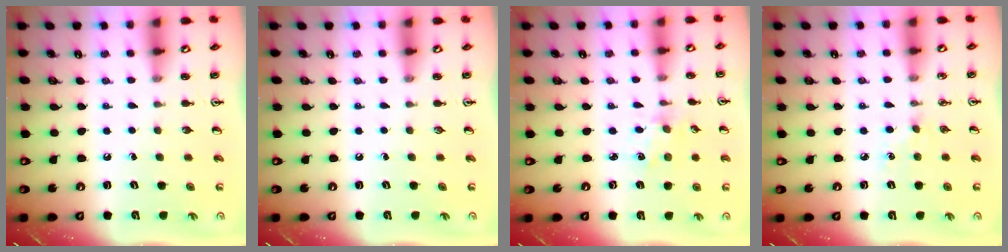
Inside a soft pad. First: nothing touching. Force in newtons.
{"total": 0.0}
{"total": 1.6, "press": 1.5, "slide": 0.3}
{"total": 4.1, "press": 4.0, "slide": 0.6}